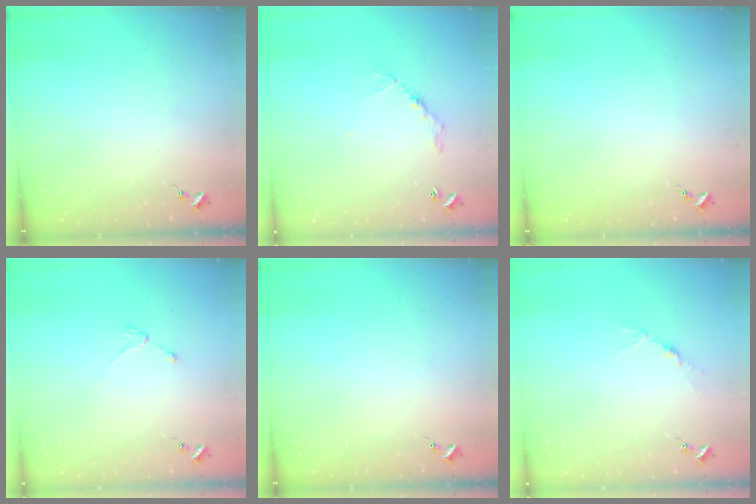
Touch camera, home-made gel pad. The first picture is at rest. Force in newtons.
{"total": 6.4, "press": 6.4, "slide": 0.4}
{"total": 0.0}
{"total": 3.1, "press": 3.0, "slide": 0.4}
{"total": 0.0}
{"total": 4.0, "press": 3.9, "slide": 0.5}